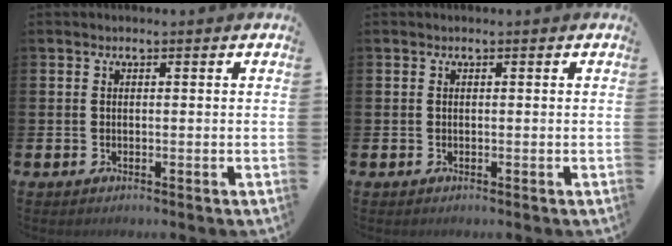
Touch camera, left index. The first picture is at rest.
{"total": 0.0}